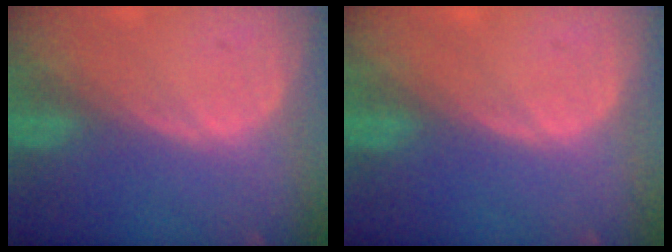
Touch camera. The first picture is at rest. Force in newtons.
{"total": 0.0}